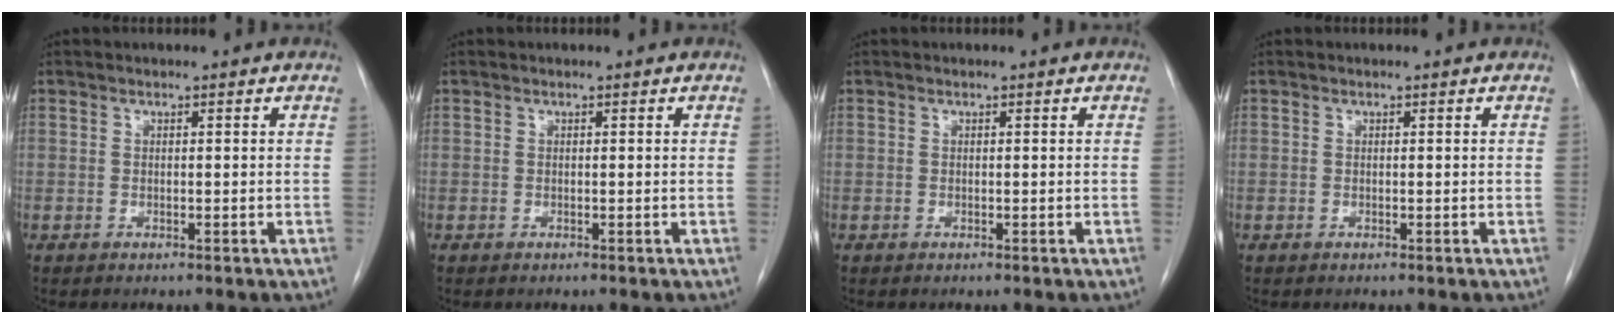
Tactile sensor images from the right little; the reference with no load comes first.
{"total": 0.0}
{"total": 0.0}
{"total": 0.0}